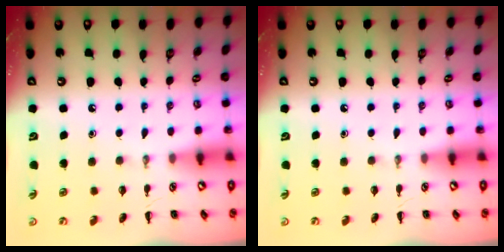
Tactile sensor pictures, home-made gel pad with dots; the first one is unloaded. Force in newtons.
{"total": 0.0}